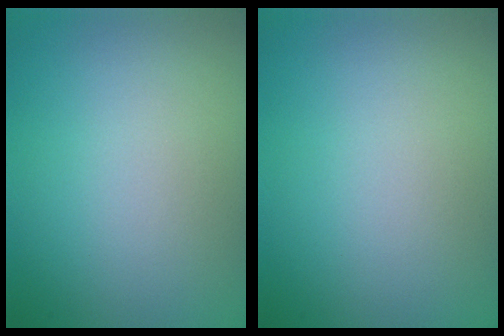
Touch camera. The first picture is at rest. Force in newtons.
{"total": 0.0}